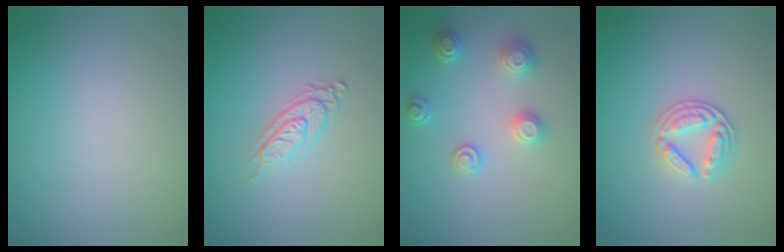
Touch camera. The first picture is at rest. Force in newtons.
{"total": 2.9, "press": 1.9, "slide": 2.1}
{"total": 2.8, "press": 2.8, "slide": 0.5}
{"total": 2.6, "press": 2.5, "slide": 0.6}